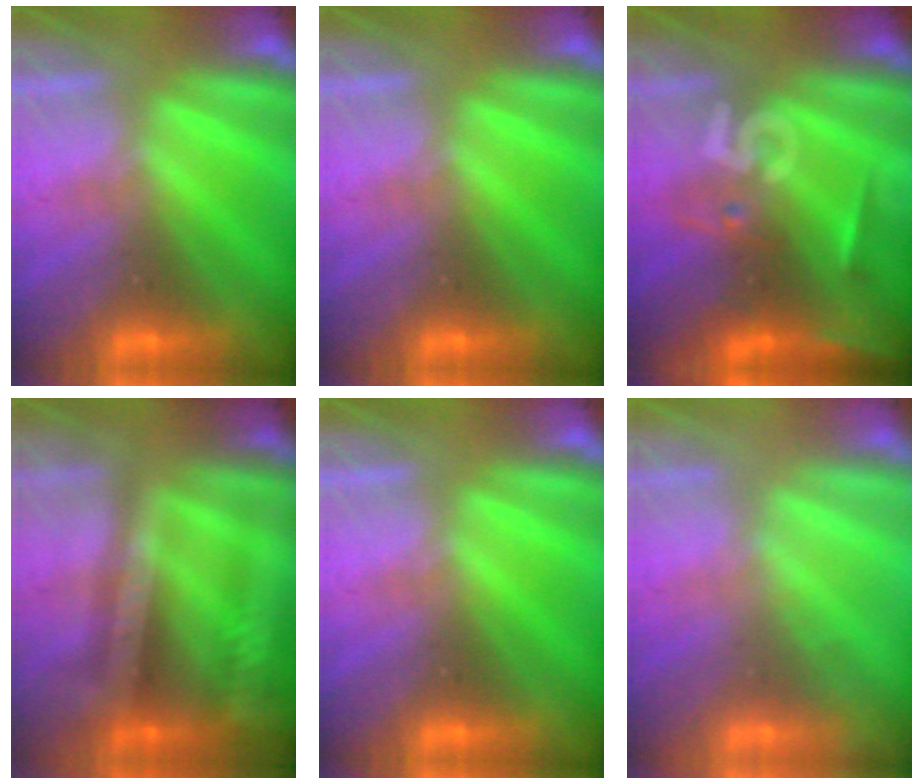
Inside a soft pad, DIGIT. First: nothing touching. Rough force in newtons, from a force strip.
{"total": 0.0}
{"total": 2.5}
{"total": 2.4}
{"total": 0.0}
{"total": 1.8}